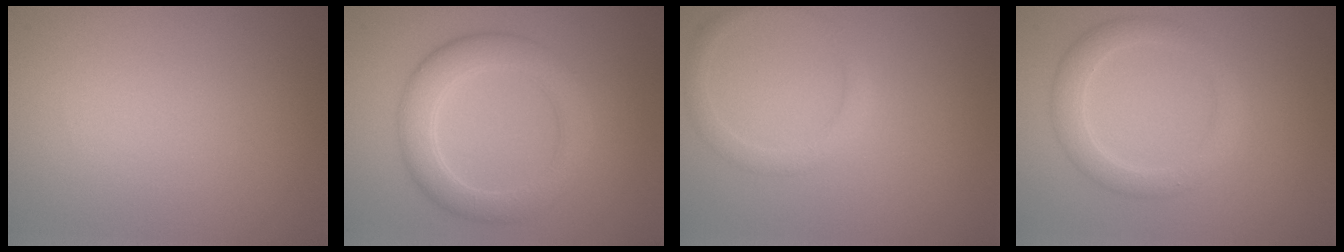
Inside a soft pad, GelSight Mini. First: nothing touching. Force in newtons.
{"total": 4.6, "press": 4.5, "slide": 0.2}
{"total": 1.7, "press": 1.7, "slide": 0.2}
{"total": 2.9, "press": 2.9, "slide": 0.2}